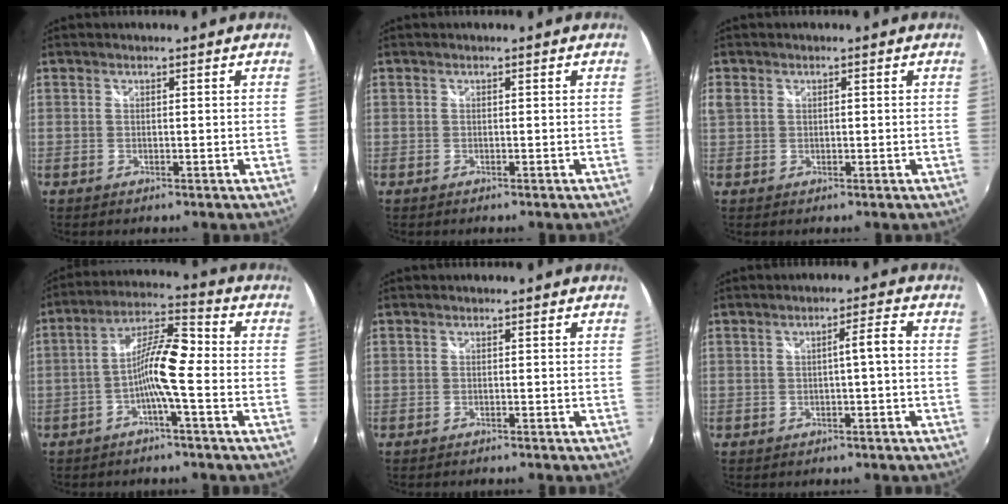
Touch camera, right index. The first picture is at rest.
{"total": 0.0}
{"total": 2.6, "force": [0.1, 2.1, 1.4], "torque": [-0.033, 0.000, 0.001]}
{"total": 8.4, "force": [-2.7, 0.9, 7.9], "torque": [-0.163, 0.018, -0.053]}
{"total": 1.1, "force": [-1.1, 0.2, 0.2], "torque": [-0.009, -0.009, -0.020]}
{"total": 3.0, "force": [-0.7, -0.2, 2.9], "torque": [-0.048, 0.007, -0.008]}